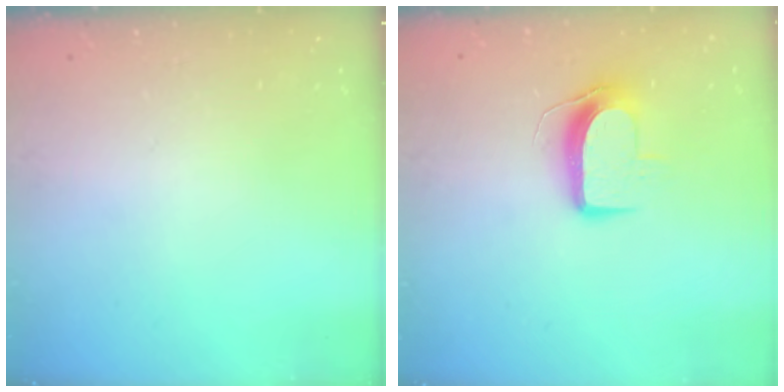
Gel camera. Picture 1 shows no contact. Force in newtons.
{"total": 9.5, "press": 9.5, "slide": 0.3}